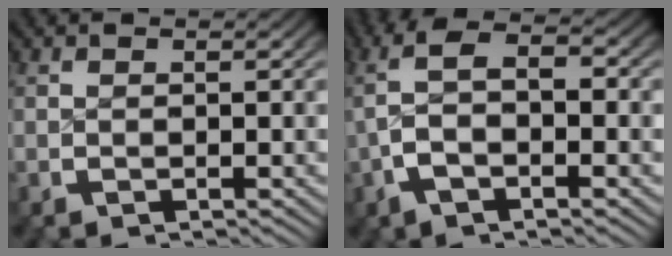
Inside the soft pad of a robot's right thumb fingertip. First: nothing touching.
{"total": 6.6, "force": [0.3, 3.3, 5.7], "torque": [-0.121, 0.002, 0.001]}